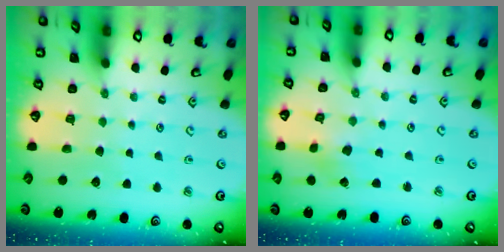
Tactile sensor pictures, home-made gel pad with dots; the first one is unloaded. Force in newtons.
{"total": 1.4, "press": 1.4, "slide": 0.2}